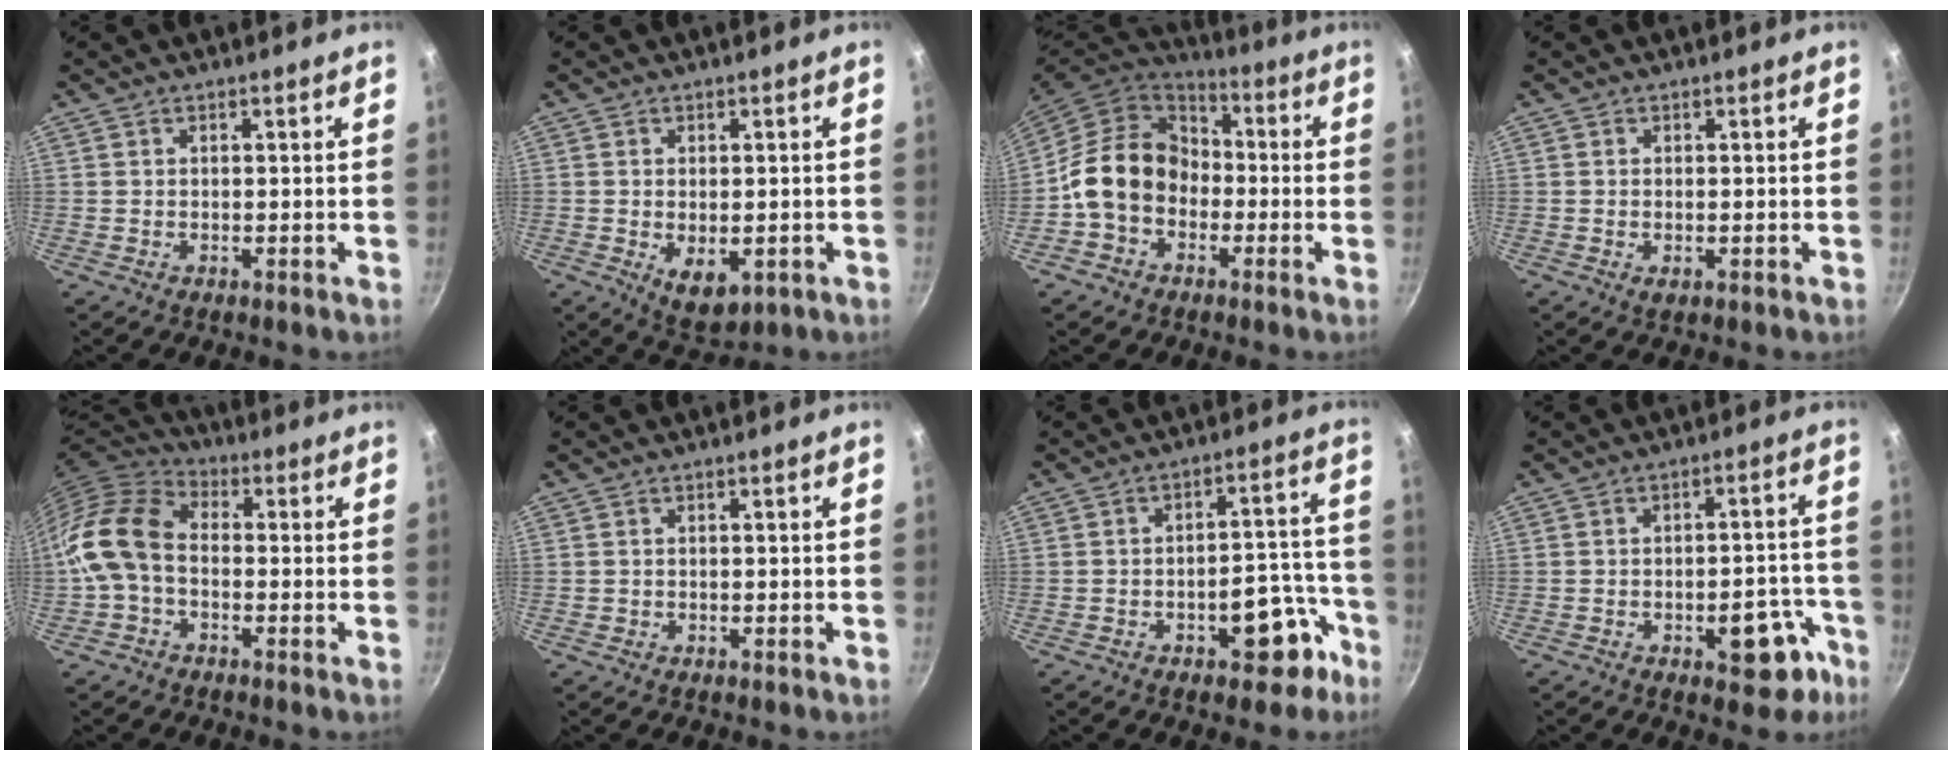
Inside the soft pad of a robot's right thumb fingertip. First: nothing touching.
{"total": 6.6, "force": [-1.4, 3.9, 5.2], "torque": [-0.071, -0.010, -0.007]}
{"total": 14.8, "force": [-2.2, 12.0, 8.4], "torque": [-0.109, 0.043, -0.056]}
{"total": 1.5, "force": [-0.4, 0.8, 1.2], "torque": [-0.021, -0.002, -0.004]}
{"total": 11.7, "force": [-2.0, 8.1, 8.1], "torque": [-0.142, 0.039, -0.062]}
{"total": 0.0}
{"total": 10.7, "force": [-5.5, 5.5, 7.3], "torque": [-0.041, 0.063, -0.063]}
{"total": 10.2, "force": [-5.1, 5.1, 7.2], "torque": [-0.038, 0.045, -0.057]}